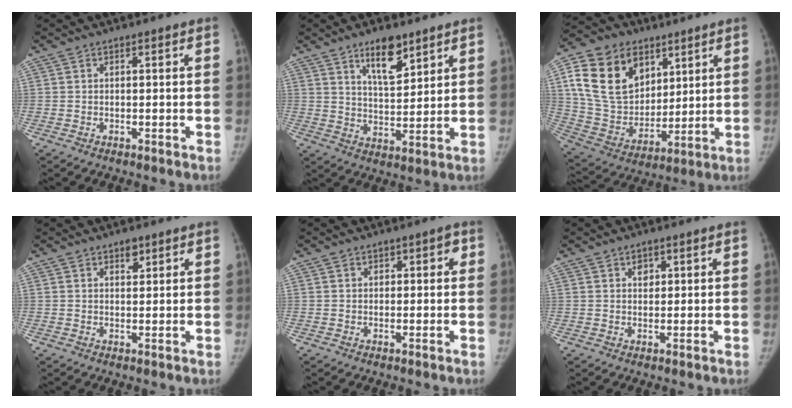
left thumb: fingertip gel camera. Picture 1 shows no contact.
{"total": 9.1, "force": [5.9, 3.5, 5.9], "torque": [-0.076, -0.043, 0.102]}
{"total": 21.5, "force": [8.9, 15.4, 12.0], "torque": [-0.204, -0.021, 0.170]}
{"total": 2.3, "force": [1.5, 1.3, 1.1], "torque": [-0.003, -0.009, 0.023]}
{"total": 2.4, "force": [0.8, 1.9, 1.2], "torque": [0.010, 0.001, 0.007]}
{"total": 2.0, "force": [1.0, 1.5, 0.9], "torque": [-0.004, -0.004, 0.015]}